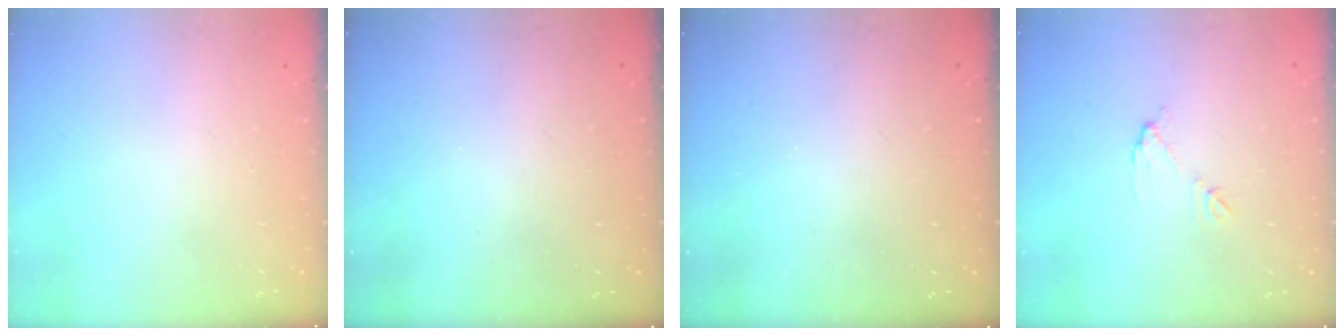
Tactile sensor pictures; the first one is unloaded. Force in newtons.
{"total": 3.3, "press": 3.3, "slide": 0.1}
{"total": 2.8, "press": 2.8, "slide": 0.3}
{"total": 6.2, "press": 6.2, "slide": 0.2}